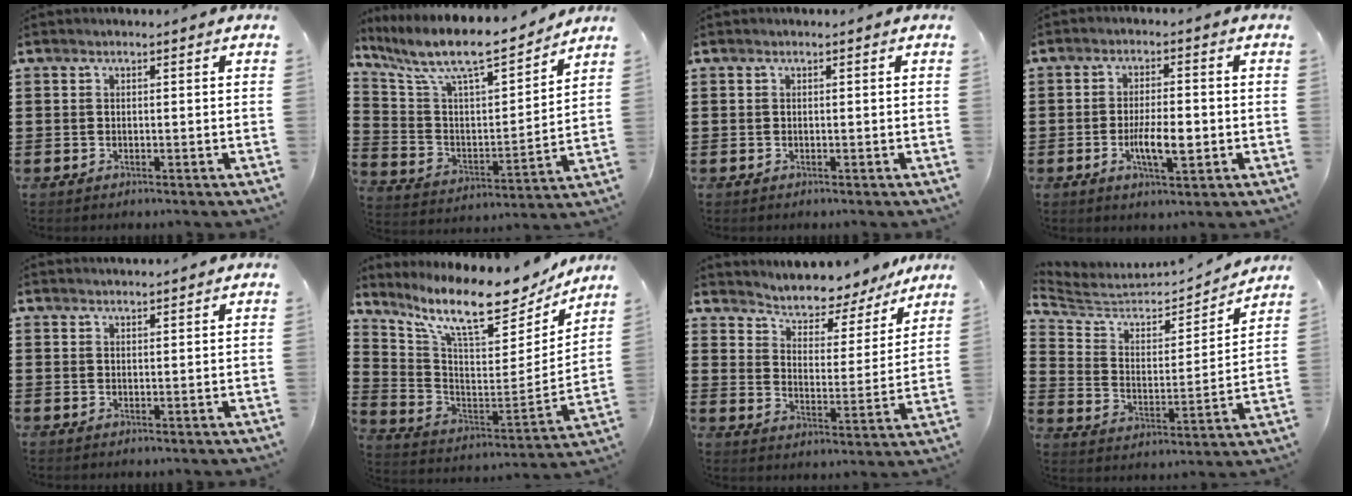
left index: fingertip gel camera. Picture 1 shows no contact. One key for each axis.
{"total": 10.0, "fx": 8.5, "fy": 1.5, "fz": 5.0, "tx": -0.127, "ty": -0.062, "tz": 0.140}
{"total": 0.0}
{"total": 6.3, "fx": -1.4, "fy": 2.2, "fz": 5.8, "tx": -0.102, "ty": -0.004, "tz": -0.027}
{"total": 1.4, "fx": 1.4, "fy": 0.0, "fz": 0.1, "tx": -0.004, "ty": 0.000, "tz": 0.029}
{"total": 12.0, "fx": 9.5, "fy": 2.6, "fz": 6.9, "tx": -0.157, "ty": -0.065, "tz": 0.159}
{"total": 4.8, "fx": 4.6, "fy": 1.2, "fz": 0.6, "tx": -0.040, "ty": -0.037, "tz": 0.072}
{"total": 5.4, "fx": 4.7, "fy": 2.1, "fz": 1.5, "tx": -0.060, "ty": -0.036, "tz": 0.075}